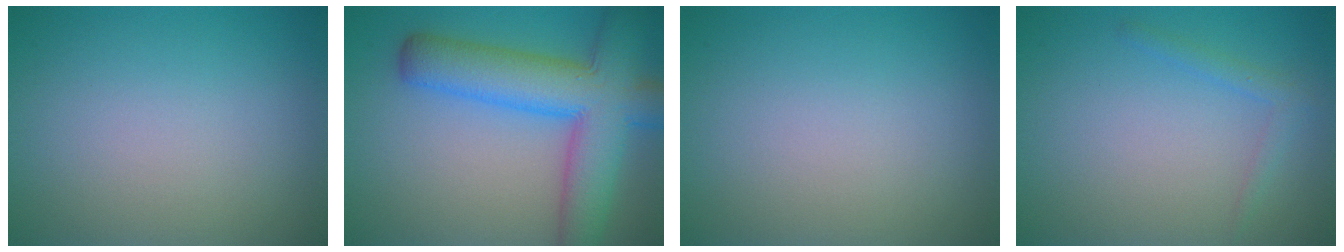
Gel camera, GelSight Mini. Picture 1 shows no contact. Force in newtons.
{"total": 9.7, "press": 9.7, "slide": 0.3}
{"total": 0.0}
{"total": 1.3, "press": 1.3, "slide": 0.1}